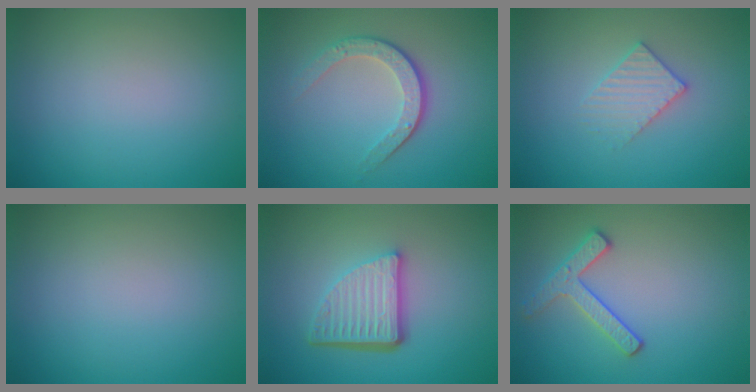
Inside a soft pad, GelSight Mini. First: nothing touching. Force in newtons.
{"total": 3.6, "press": 2.5, "slide": 2.6}
{"total": 2.3, "press": 2.2, "slide": 0.3}
{"total": 0.0}
{"total": 5.7, "press": 3.8, "slide": 4.2}
{"total": 2.5, "press": 2.4, "slide": 0.5}